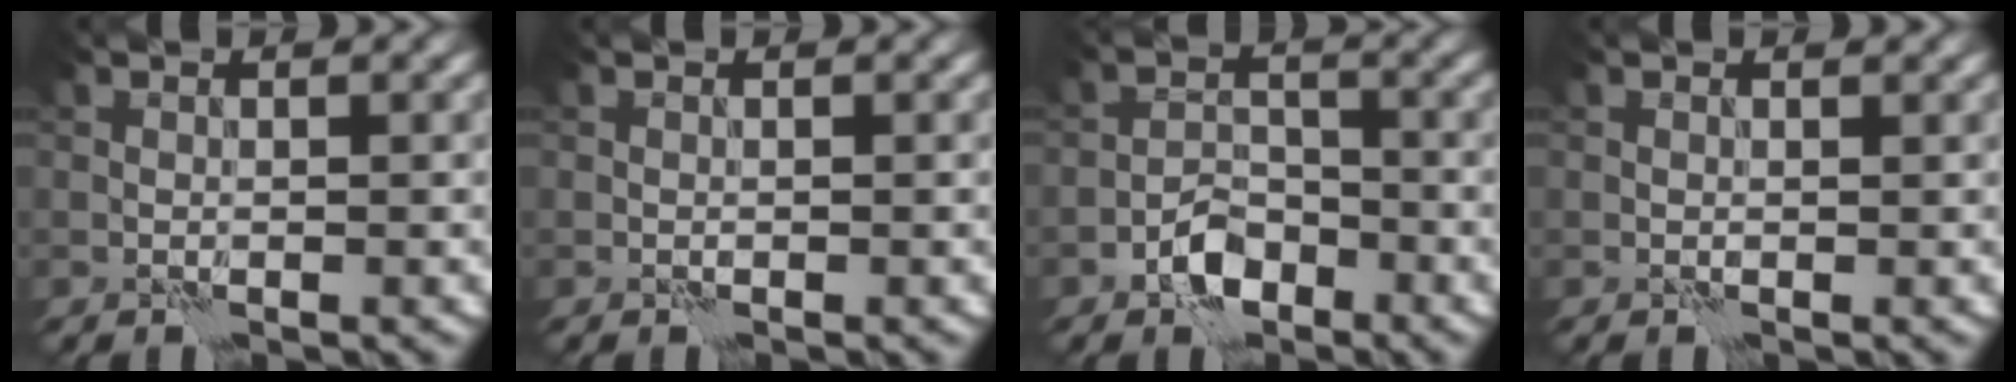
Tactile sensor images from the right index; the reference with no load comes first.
{"total": 0.0}
{"total": 3.3, "force": [-2.2, 1.9, 1.6], "torque": [-0.025, 0.008, -0.044]}
{"total": 0.5, "force": [0.3, 0.3, 0.3], "torque": [-0.003, 0.001, 0.004]}